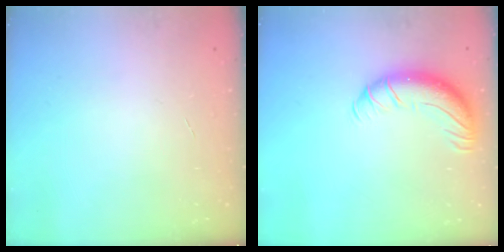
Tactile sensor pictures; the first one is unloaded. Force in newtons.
{"total": 11.2, "press": 10.8, "slide": 2.9}